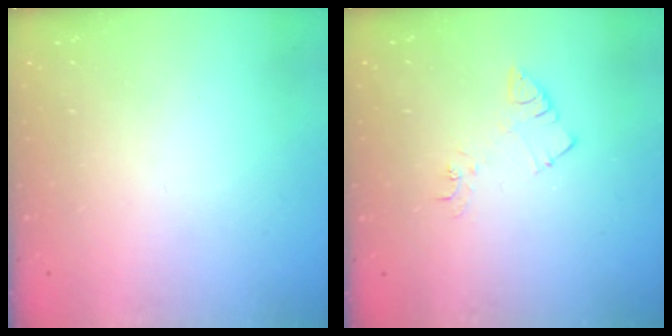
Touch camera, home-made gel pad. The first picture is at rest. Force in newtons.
{"total": 7.5, "press": 7.5, "slide": 0.7}